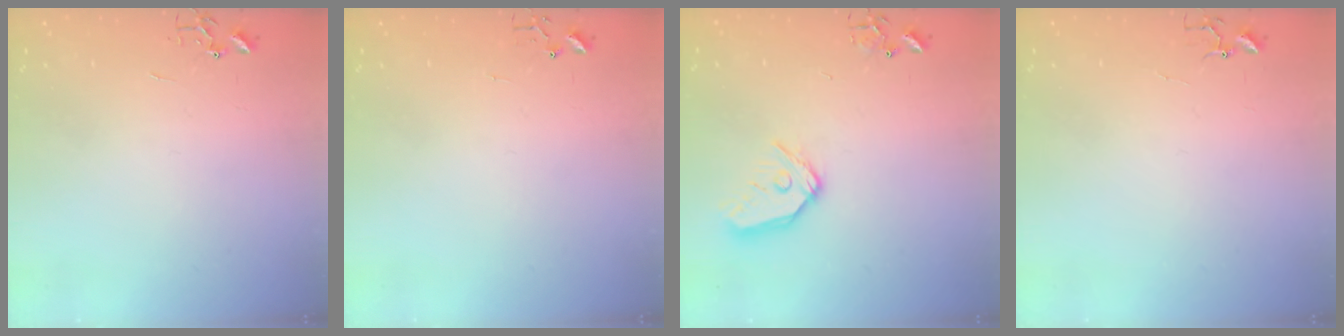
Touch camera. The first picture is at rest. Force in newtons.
{"total": 4.2, "press": 4.2, "slide": 0.4}
{"total": 12.5, "press": 12.4, "slide": 1.6}
{"total": 4.0, "press": 4.0, "slide": 0.3}